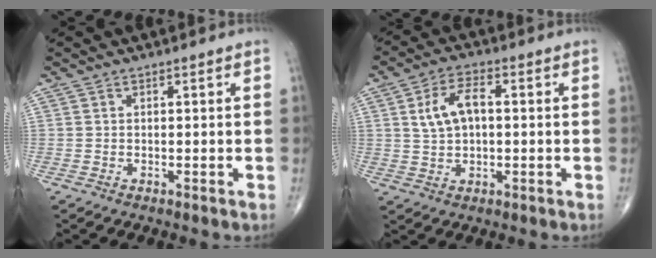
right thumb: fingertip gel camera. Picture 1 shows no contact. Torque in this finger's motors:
{"motor_torque": [-0.48, 0.62, 0.09, 0.04, 0.19]}